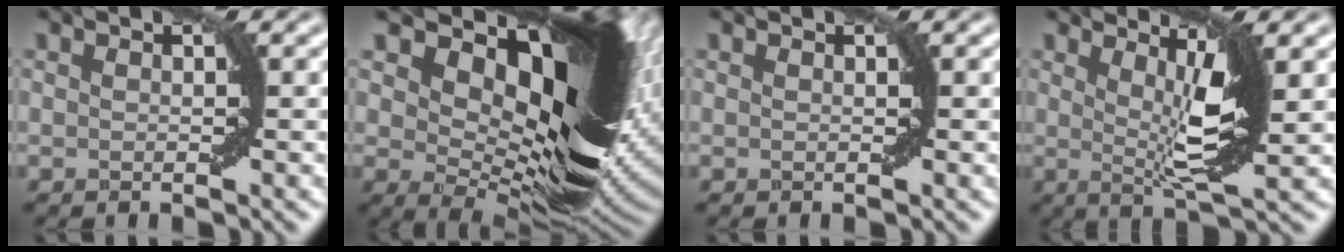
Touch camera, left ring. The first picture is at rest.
{"total": 19.8, "force": [6.4, 9.0, 16.5], "torque": [-0.222, 0.025, 0.097]}
{"total": 0.0}
{"total": 5.2, "force": [1.5, 1.0, 4.9], "torque": [-0.080, -0.012, 0.027]}